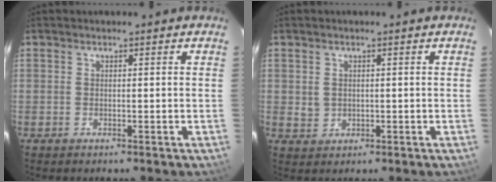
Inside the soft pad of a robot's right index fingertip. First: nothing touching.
{"total": 2.1, "force": [0.3, 2.0, 0.7], "torque": [-0.011, 0.004, 0.010]}